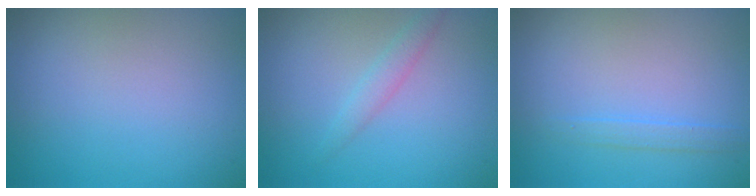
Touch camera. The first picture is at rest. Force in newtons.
{"total": 1.4, "press": 1.4, "slide": 0.0}
{"total": 1.1, "press": 1.1, "slide": 0.0}